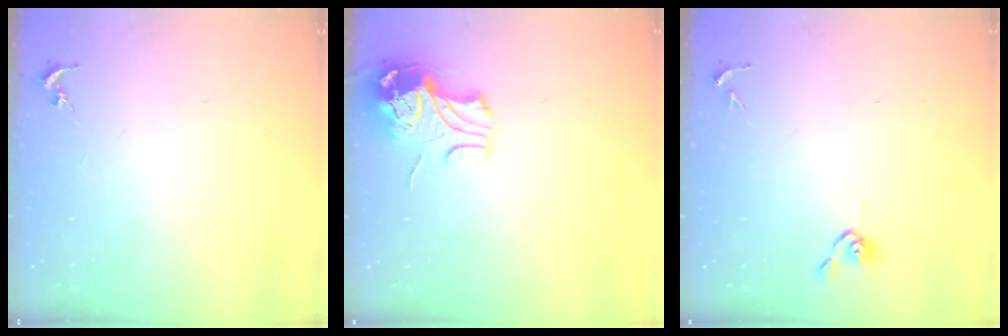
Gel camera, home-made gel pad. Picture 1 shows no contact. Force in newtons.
{"total": 10.0, "press": 10.0, "slide": 1.3}
{"total": 3.6, "press": 3.5, "slide": 0.9}